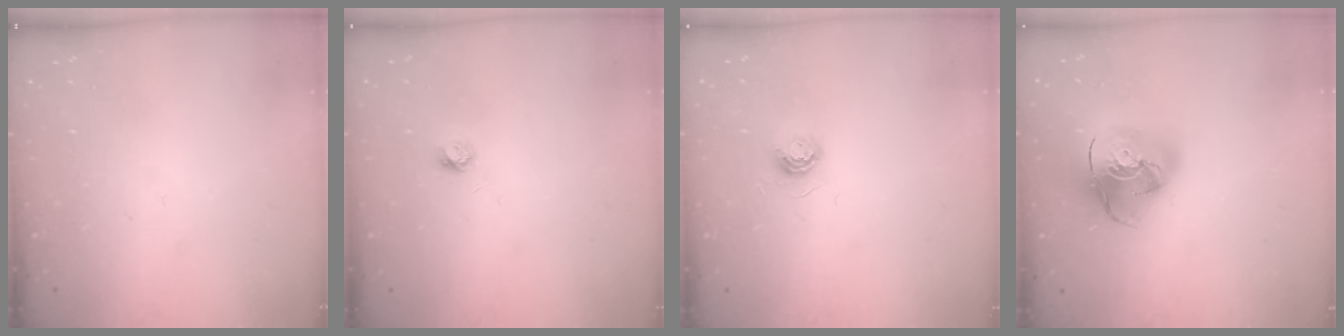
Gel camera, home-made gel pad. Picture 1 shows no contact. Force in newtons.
{"total": 3.7, "press": 3.7, "slide": 0.4}
{"total": 5.1, "press": 5.1, "slide": 0.5}
{"total": 17.2, "press": 17.1, "slide": 2.0}